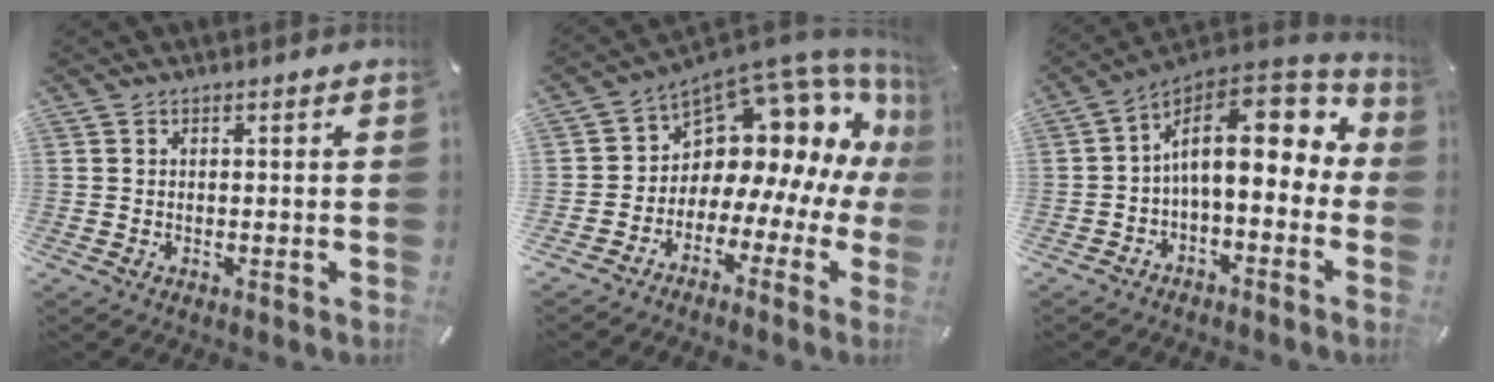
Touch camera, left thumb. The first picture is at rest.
{"total": 11.3, "force": [5.7, 7.9, 5.7], "torque": [-0.096, -0.075, 0.097]}
{"total": 17.0, "force": [3.6, 9.0, 13.9], "torque": [-0.212, -0.025, 0.064]}